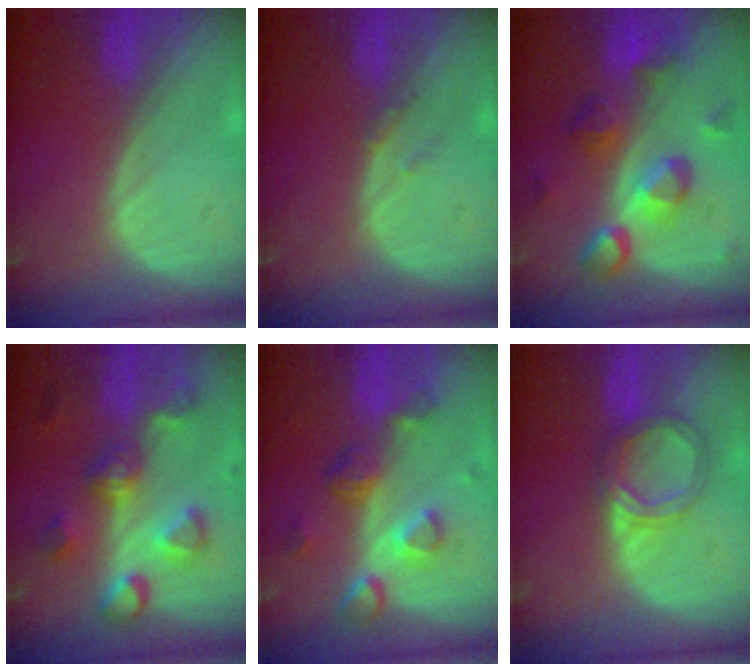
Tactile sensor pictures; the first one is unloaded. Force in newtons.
{"total": 1.0, "press": 1.0, "slide": 0.2}
{"total": 9.2, "press": 8.4, "slide": 3.8}
{"total": 8.2, "press": 8.1, "slide": 1.2}
{"total": 7.7, "press": 6.7, "slide": 3.7}
{"total": 5.3, "press": 5.2, "slide": 0.4}